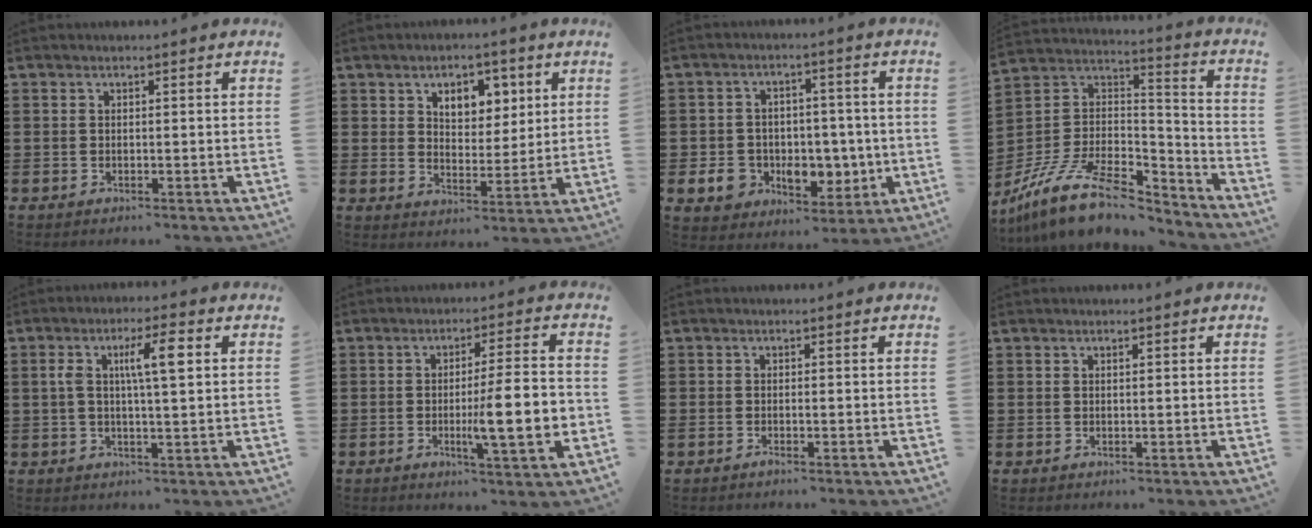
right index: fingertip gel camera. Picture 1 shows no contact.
{"total": 5.6, "force": [2.8, 3.8, 3.0], "torque": [-0.052, 0.007, 0.044]}
{"total": 7.7, "force": [-0.8, 6.8, 3.6], "torque": [-0.075, 0.004, -0.006]}
{"total": 13.1, "force": [-9.5, 4.7, 7.7], "torque": [-0.155, 0.024, -0.177]}
{"total": 6.9, "force": [1.7, 1.4, 6.5], "torque": [-0.122, 0.004, 0.022]}
{"total": 10.4, "force": [-1.7, 1.5, 10.2], "torque": [-0.153, -0.008, -0.030]}
{"total": 0.6, "force": [-0.4, 0.0, 0.4], "torque": [-0.009, -0.004, -0.007]}
{"total": 0.0}